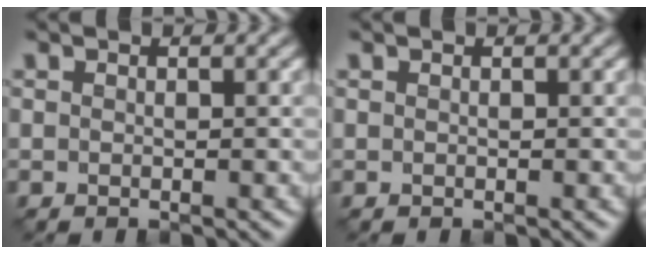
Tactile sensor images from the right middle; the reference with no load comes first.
{"total": 0.0}